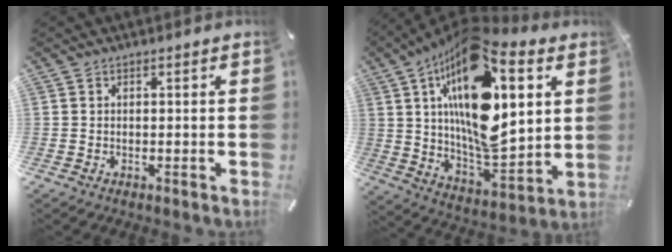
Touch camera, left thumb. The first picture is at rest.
{"total": 25.4, "force": [9.8, 12.2, 20.0], "torque": [-0.372, -0.056, 0.163]}